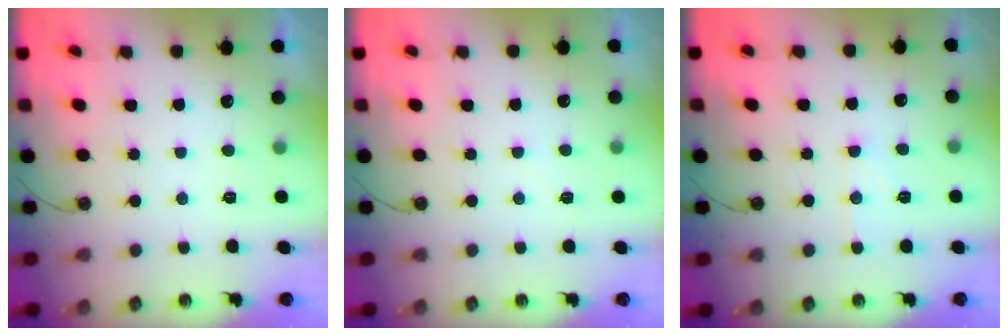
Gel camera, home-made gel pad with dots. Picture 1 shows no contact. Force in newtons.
{"total": 3.6, "press": 3.5, "slide": 0.5}
{"total": 6.4, "press": 6.4, "slide": 0.3}